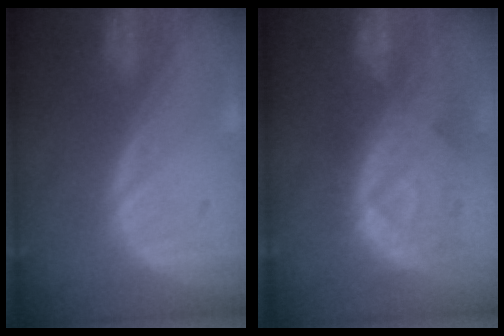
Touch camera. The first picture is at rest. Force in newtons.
{"total": 10.6, "press": 9.5, "slide": 4.8}